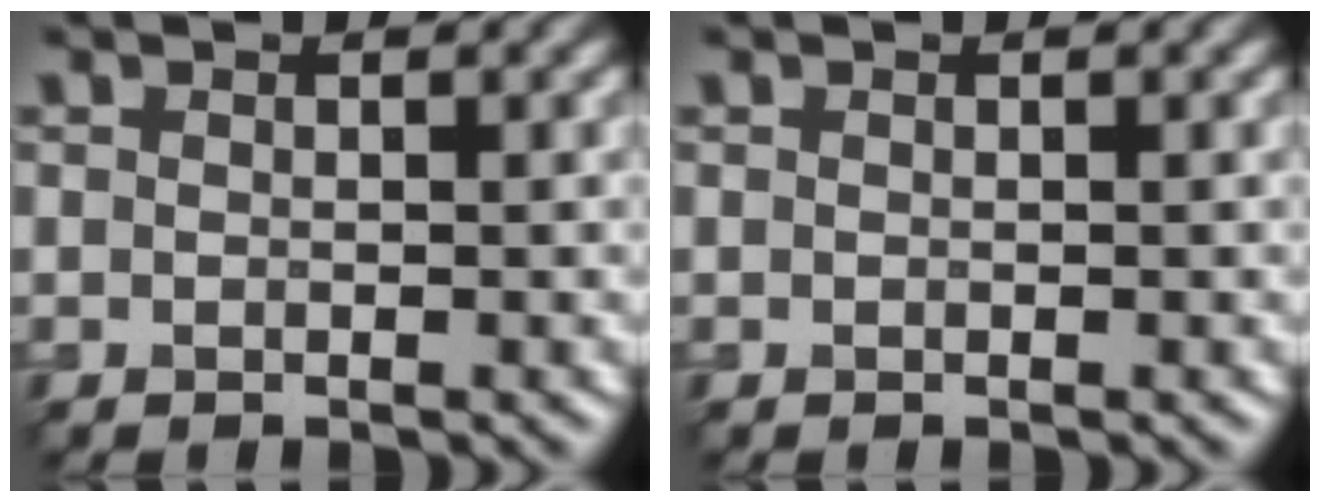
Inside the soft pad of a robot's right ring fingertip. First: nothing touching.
{"total": 0.0}